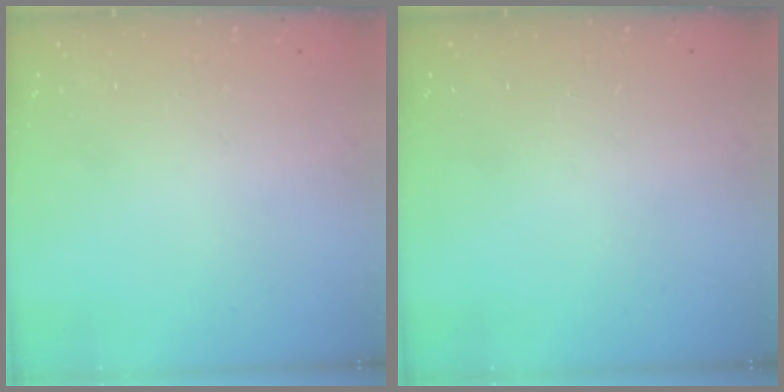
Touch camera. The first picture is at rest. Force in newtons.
{"total": 0.0}